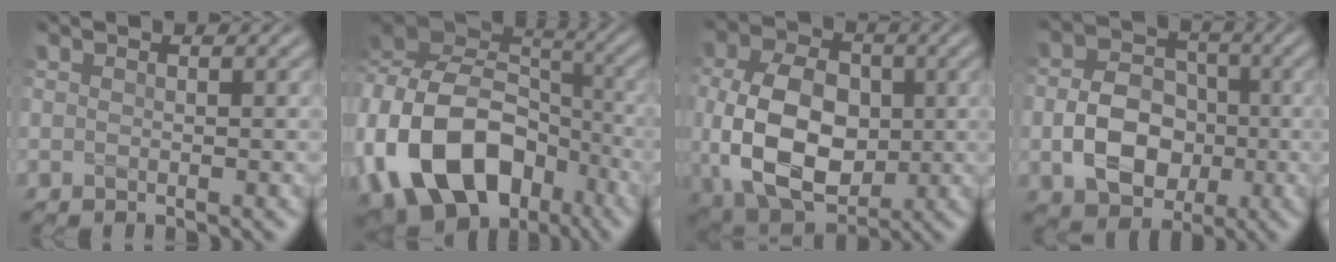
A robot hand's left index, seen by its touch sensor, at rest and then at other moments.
{"total": 15.5, "force": [-5.6, 11.0, 9.4], "torque": [-0.199, -0.016, -0.097]}
{"total": 10.5, "force": [-0.3, 7.2, 7.6], "torque": [-0.160, -0.011, -0.002]}
{"total": 6.4, "force": [-1.4, 4.8, 3.9], "torque": [-0.066, 0.001, -0.023]}